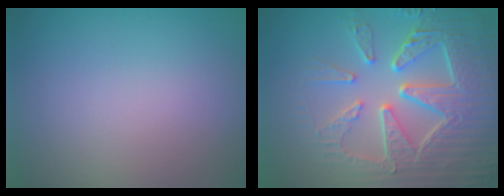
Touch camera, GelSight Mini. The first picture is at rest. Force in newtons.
{"total": 9.4, "press": 6.7, "slide": 6.5}